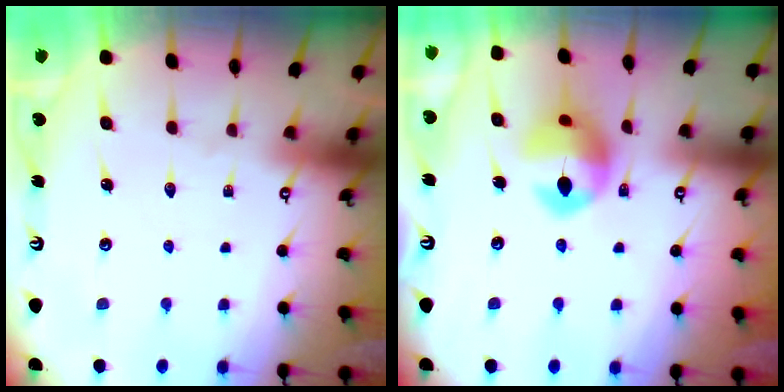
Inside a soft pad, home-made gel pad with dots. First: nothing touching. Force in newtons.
{"total": 13.2, "press": 13.2, "slide": 1.6}